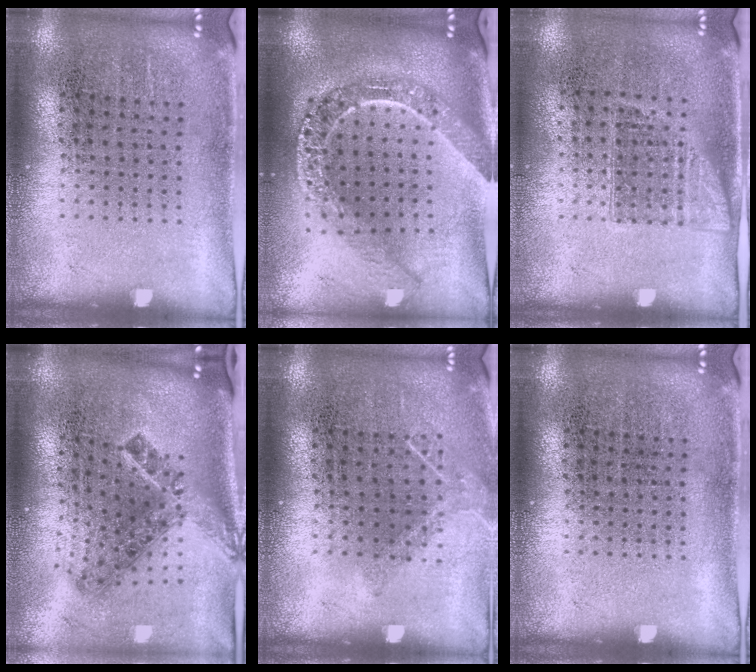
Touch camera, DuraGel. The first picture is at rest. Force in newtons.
{"total": 2.3, "press": 2.0, "slide": 1.2}
{"total": 0.9, "press": 0.8, "slide": 0.5}
{"total": 1.8, "press": 1.3, "slide": 1.3}
{"total": 0.8, "press": 0.8, "slide": 0.2}
{"total": 0.0}